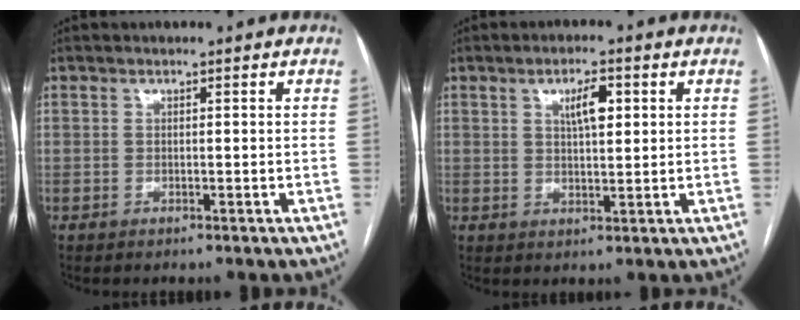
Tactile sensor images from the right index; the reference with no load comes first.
{"total": 4.5, "force": [1.6, 1.3, 4.0], "torque": [-0.068, 0.006, 0.028]}